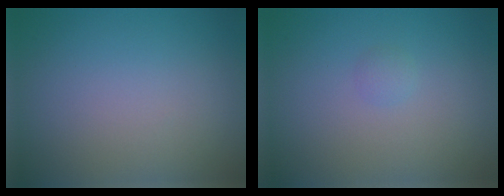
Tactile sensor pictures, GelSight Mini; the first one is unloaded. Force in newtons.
{"total": 0.7, "press": 0.7, "slide": 0.1}